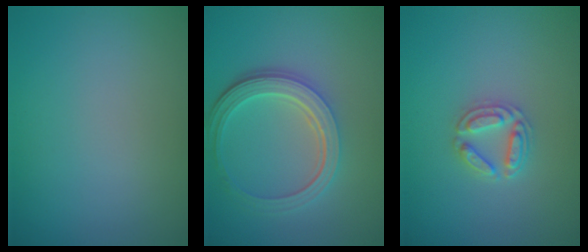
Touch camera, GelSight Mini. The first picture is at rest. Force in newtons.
{"total": 5.1, "press": 3.8, "slide": 3.3}
{"total": 2.8, "press": 2.7, "slide": 0.5}